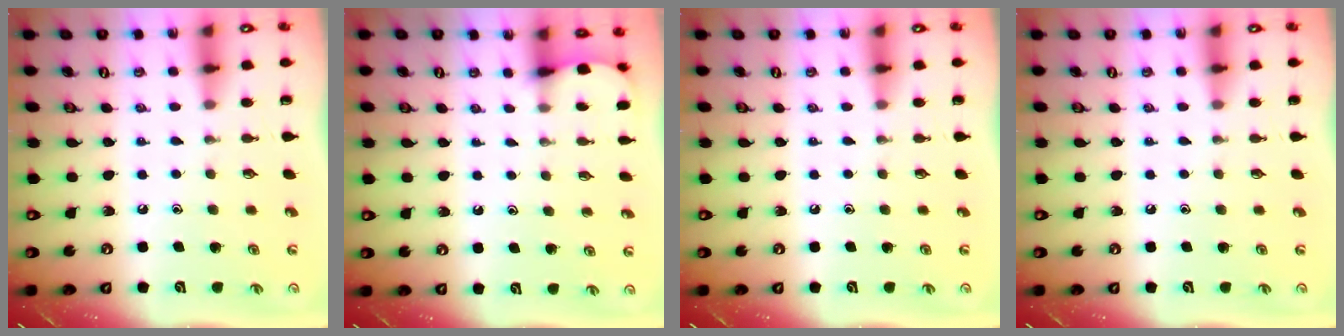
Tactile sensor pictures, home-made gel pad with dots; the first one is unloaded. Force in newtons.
{"total": 2.1, "press": 2.1, "slide": 0.2}
{"total": 0.0}
{"total": 0.0}